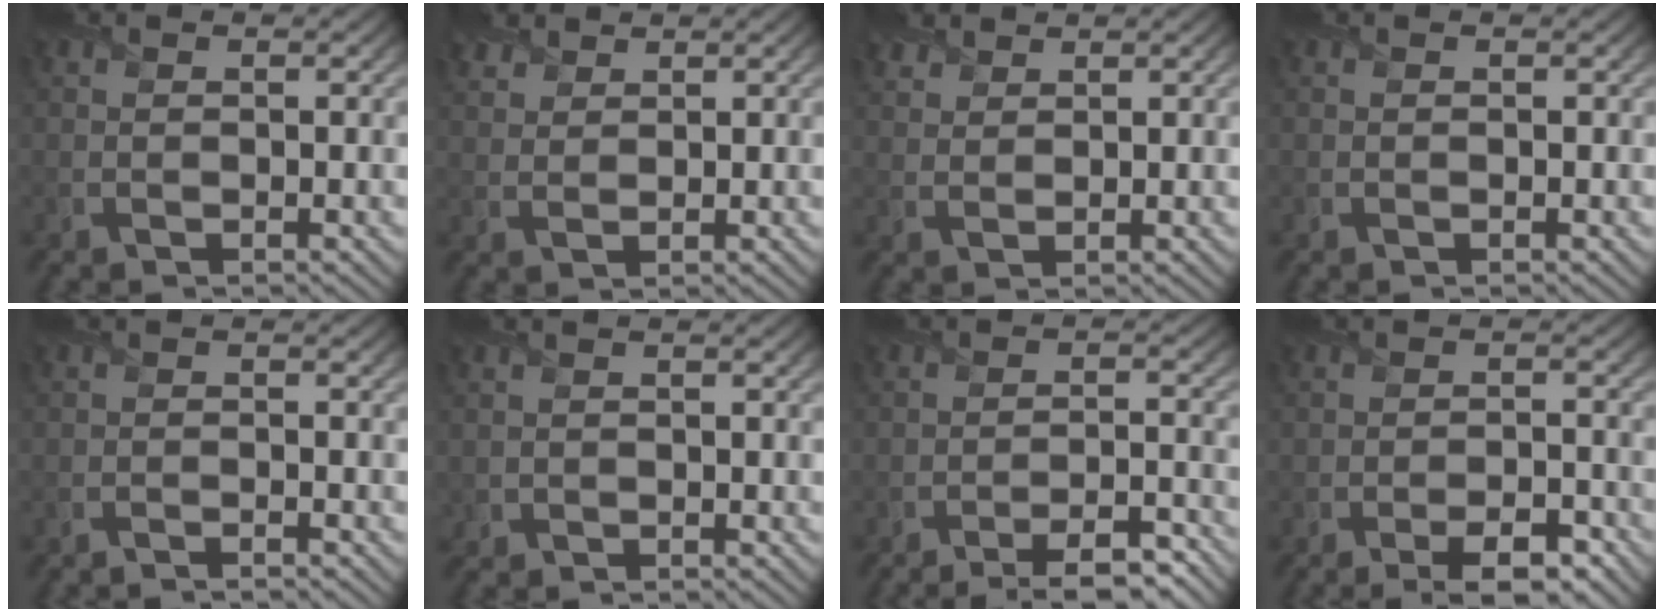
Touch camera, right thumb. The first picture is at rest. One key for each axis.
{"total": 2.9, "fx": 2.3, "fy": 1.4, "fz": 1.0, "tx": -0.027, "ty": 0.006, "tz": 0.053}
{"total": 2.7, "fx": 2.3, "fy": 1.1, "fz": 0.8, "tx": -0.022, "ty": 0.005, "tz": 0.052}
{"total": 0.0}
{"total": 1.2, "fx": -1.1, "fy": 0.0, "fz": 0.5, "tx": -0.007, "ty": -0.001, "tz": -0.024}
{"total": 0.7, "fx": -0.1, "fy": 0.7, "fz": 0.0, "tx": 0.002, "ty": -0.007, "tz": -0.003}
{"total": 8.5, "fx": -6.7, "fy": 1.7, "fz": 4.9, "tx": -0.076, "ty": 0.008, "tz": -0.098}
{"total": 5.5, "fx": -3.8, "fy": 1.5, "fz": 3.7, "tx": -0.060, "ty": 0.002, "tz": -0.054}